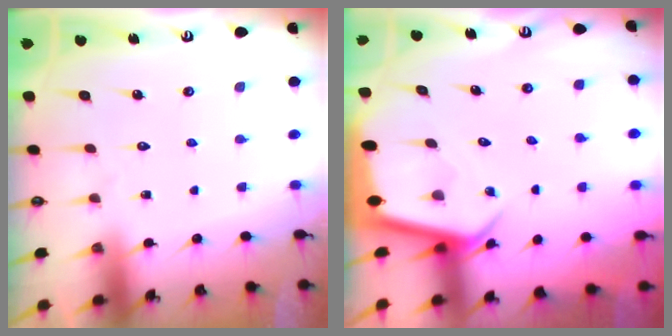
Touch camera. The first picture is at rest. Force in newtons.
{"total": 3.7, "press": 3.7, "slide": 0.2}